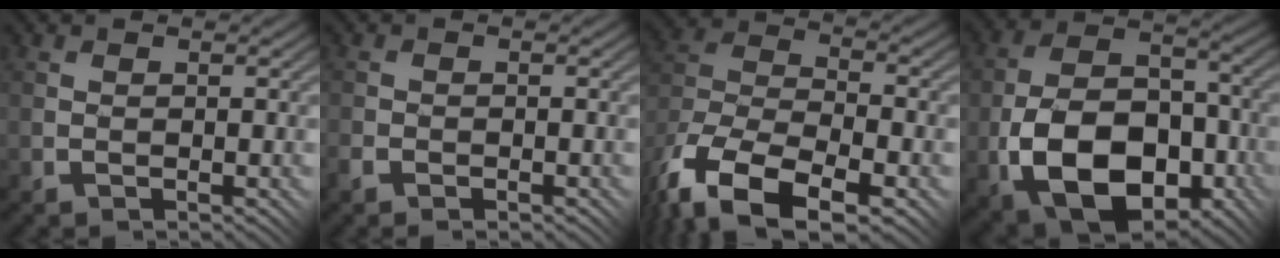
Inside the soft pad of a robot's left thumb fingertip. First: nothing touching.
{"total": 1.9, "force": [-1.5, 1.0, 0.8], "torque": [-0.020, -0.002, -0.037]}
{"total": 14.9, "force": [-9.5, 7.3, 8.9], "torque": [-0.218, -0.033, -0.156]}
{"total": 14.4, "force": [-5.1, 9.1, 9.9], "torque": [-0.177, -0.023, -0.093]}